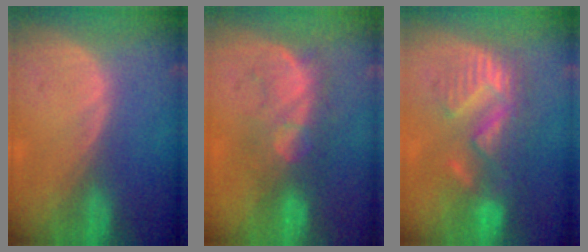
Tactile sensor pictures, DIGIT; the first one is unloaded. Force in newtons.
{"total": 7.7, "press": 7.5, "slide": 1.9}
{"total": 8.8, "press": 8.7, "slide": 1.5}